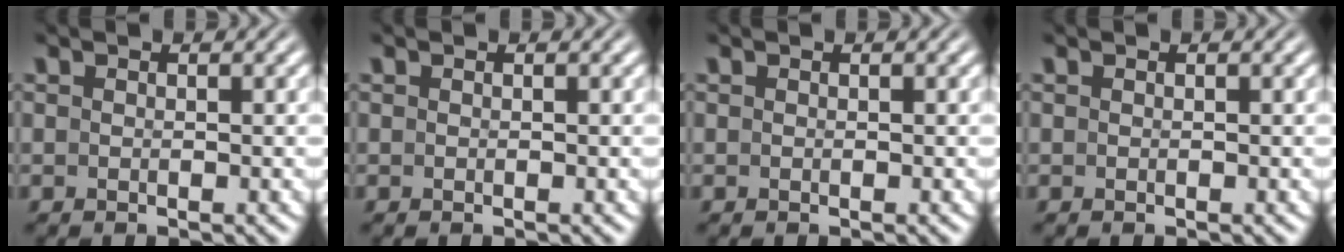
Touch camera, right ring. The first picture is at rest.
{"total": 0.0}
{"total": 1.3, "force": [-0.3, -1.2, -0.4], "torque": [0.015, -0.011, 0.006]}
{"total": 0.0}